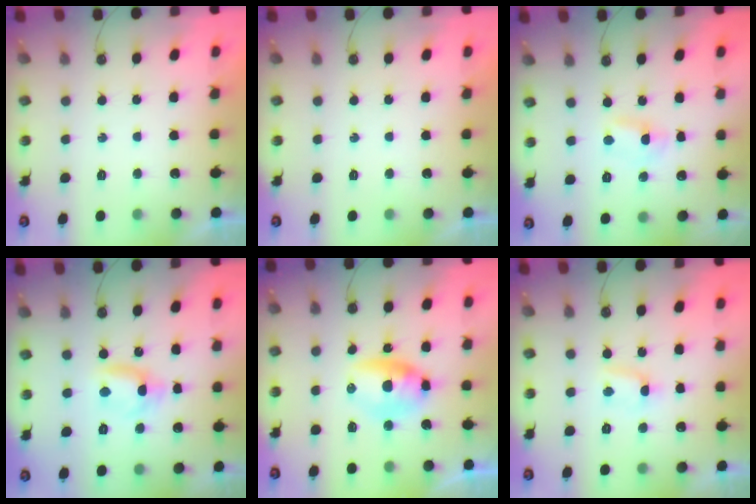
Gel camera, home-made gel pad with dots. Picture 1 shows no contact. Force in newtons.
{"total": 0.0}
{"total": 1.5, "press": 1.5, "slide": 0.2}
{"total": 6.6, "press": 5.8, "slide": 3.2}
{"total": 7.4, "press": 7.4, "slide": 0.8}
{"total": 3.3, "press": 3.3, "slide": 0.4}